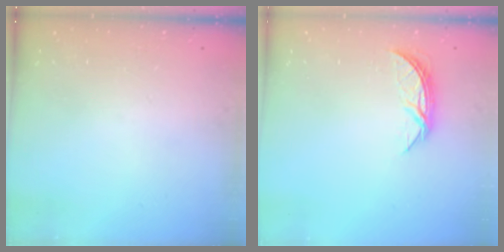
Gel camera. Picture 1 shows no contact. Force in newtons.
{"total": 5.6, "press": 5.6, "slide": 0.5}